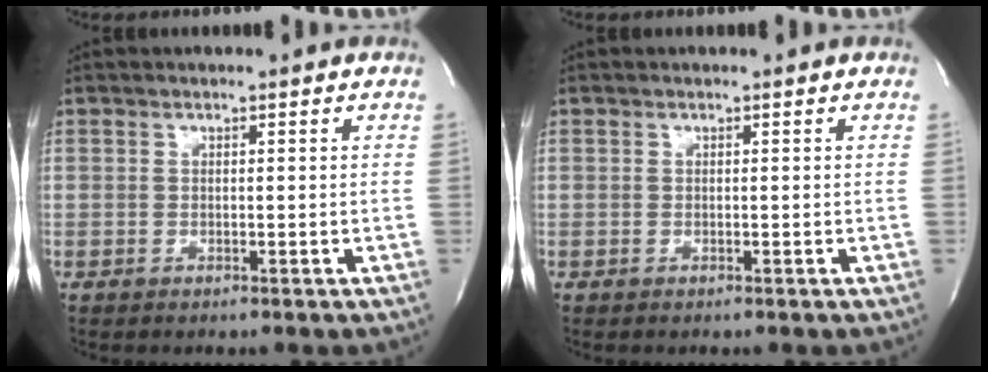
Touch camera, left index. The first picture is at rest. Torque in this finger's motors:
{"motor_torque": [0.00, 0.00, 0.00, 0.00]}